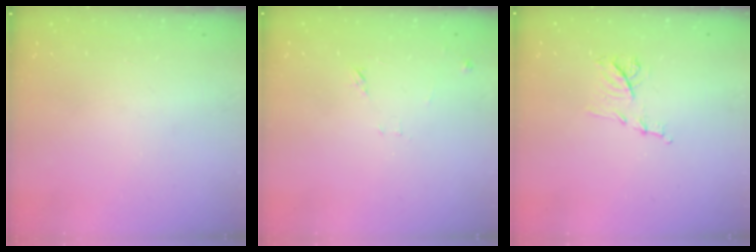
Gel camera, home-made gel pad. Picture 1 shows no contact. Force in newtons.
{"total": 9.4, "press": 9.4, "slide": 0.6}
{"total": 7.3, "press": 7.2, "slide": 0.9}